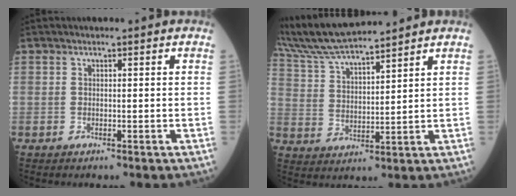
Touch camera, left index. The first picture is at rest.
{"total": 11.7, "force": [10.9, 0.4, 4.4], "torque": [-0.095, 0.026, 0.212]}